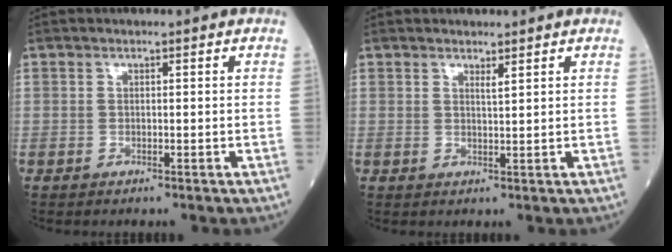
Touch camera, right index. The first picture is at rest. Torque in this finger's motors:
{"motor_torque": [-0.02, -0.01, -0.06, -0.01]}